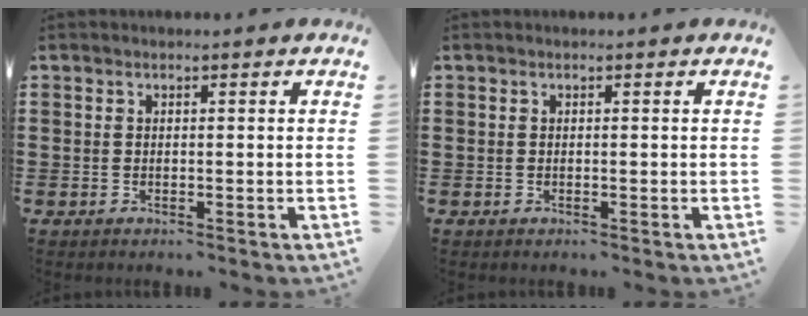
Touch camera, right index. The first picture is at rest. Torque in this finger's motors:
{"motor_torque": [0.03, 0.02, 0.00, 0.00]}